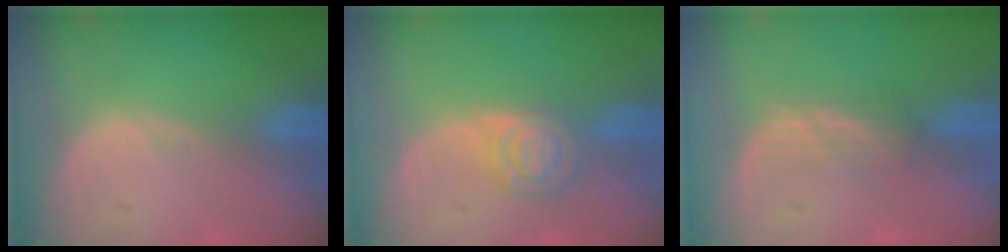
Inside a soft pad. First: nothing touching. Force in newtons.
{"total": 5.5, "press": 4.8, "slide": 2.6}
{"total": 2.9, "press": 2.6, "slide": 1.2}